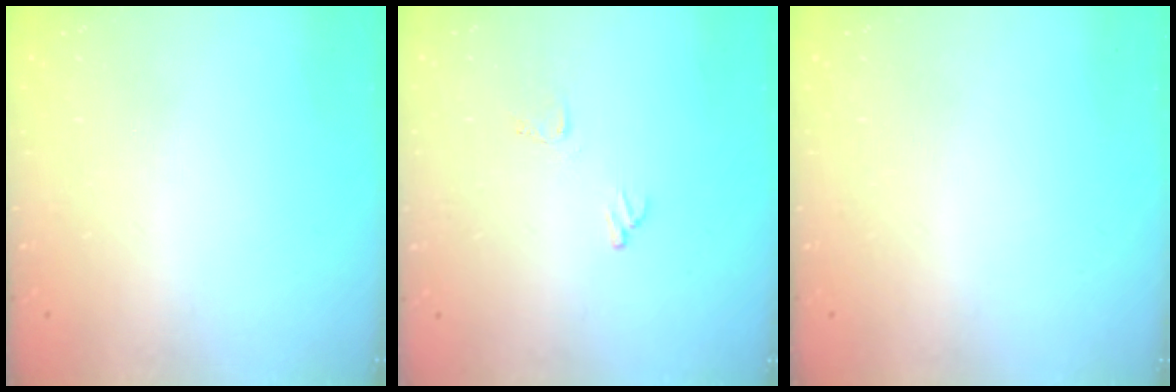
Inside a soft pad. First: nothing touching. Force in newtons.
{"total": 6.6, "press": 6.6, "slide": 0.6}
{"total": 0.0}